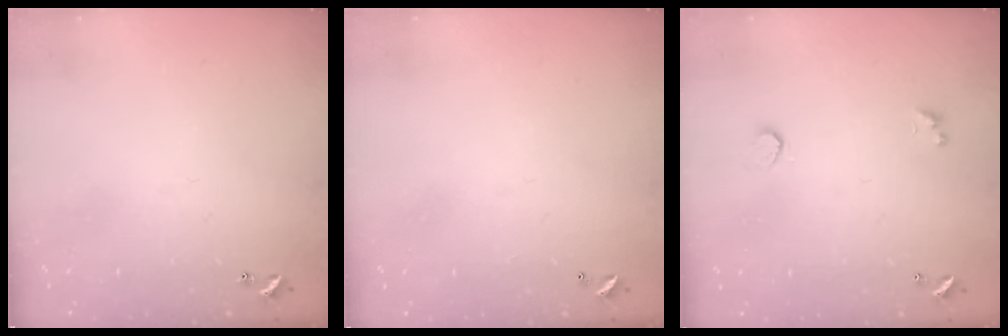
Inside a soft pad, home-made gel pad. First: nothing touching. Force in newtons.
{"total": 2.9, "press": 2.9, "slide": 0.1}
{"total": 1.0, "press": 0.7, "slide": 0.7}